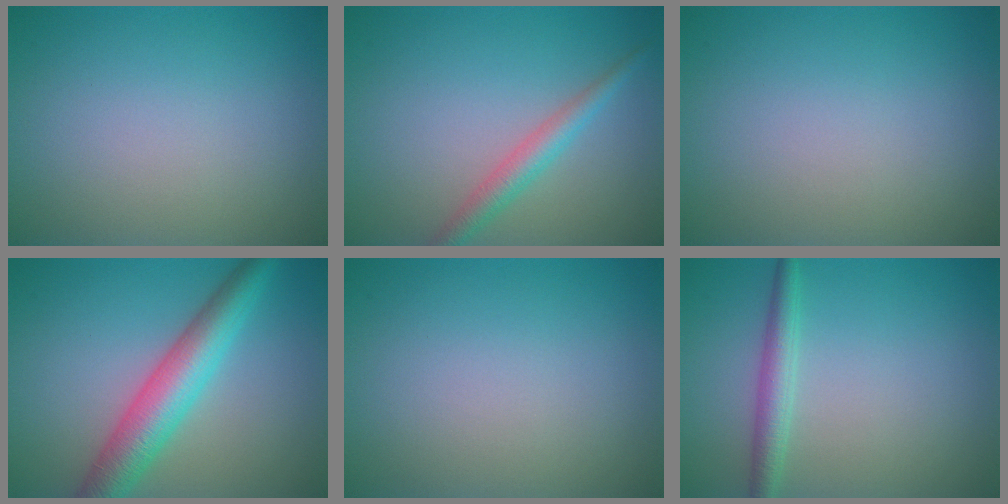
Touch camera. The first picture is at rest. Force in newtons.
{"total": 2.5, "press": 2.5, "slide": 0.0}
{"total": 0.0}
{"total": 6.2, "press": 6.2, "slide": 0.1}
{"total": 0.0}
{"total": 2.3, "press": 2.3, "slide": 0.1}